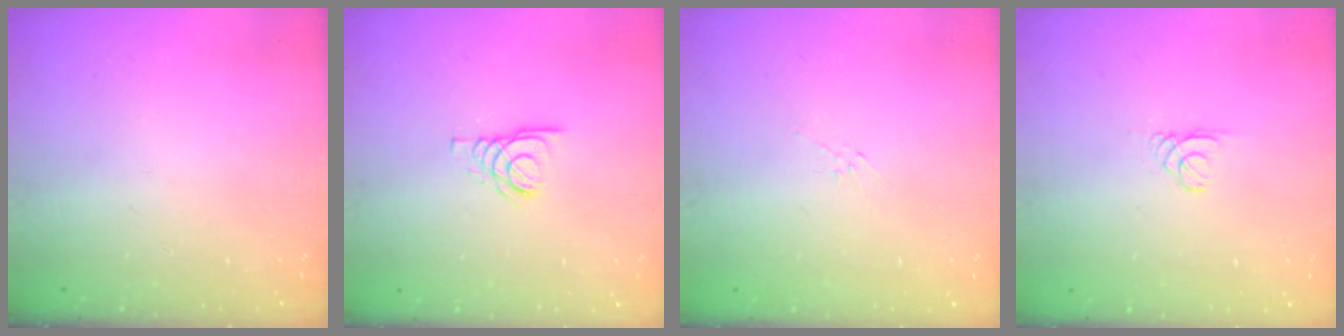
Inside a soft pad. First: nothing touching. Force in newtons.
{"total": 2.8, "press": 2.8, "slide": 0.3}
{"total": 2.1, "press": 2.0, "slide": 0.6}
{"total": 0.6, "press": 0.6, "slide": 0.1}